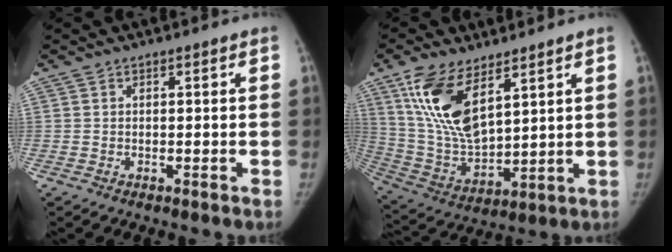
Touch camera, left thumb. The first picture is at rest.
{"total": 15.4, "force": [8.1, 6.8, 11.2], "torque": [-0.210, -0.036, 0.171]}